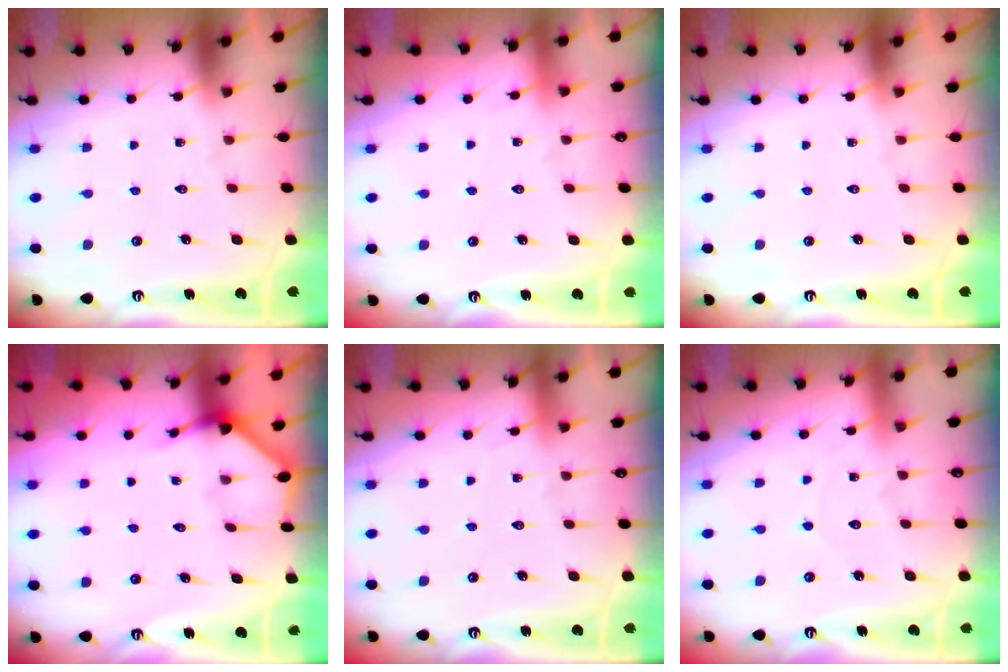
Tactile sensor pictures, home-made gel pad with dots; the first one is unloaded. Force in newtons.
{"total": 2.6, "press": 2.6, "slide": 0.4}
{"total": 0.0}
{"total": 2.3, "press": 2.3, "slide": 0.2}
{"total": 2.6, "press": 2.6, "slide": 0.4}
{"total": 5.3, "press": 5.3, "slide": 0.4}